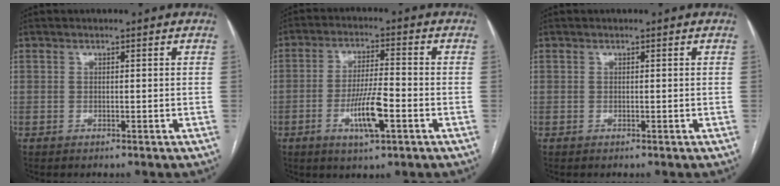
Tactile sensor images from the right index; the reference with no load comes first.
{"total": 8.2, "force": [-3.0, 1.3, 7.6], "torque": [-0.143, -0.004, -0.052]}
{"total": 0.0}